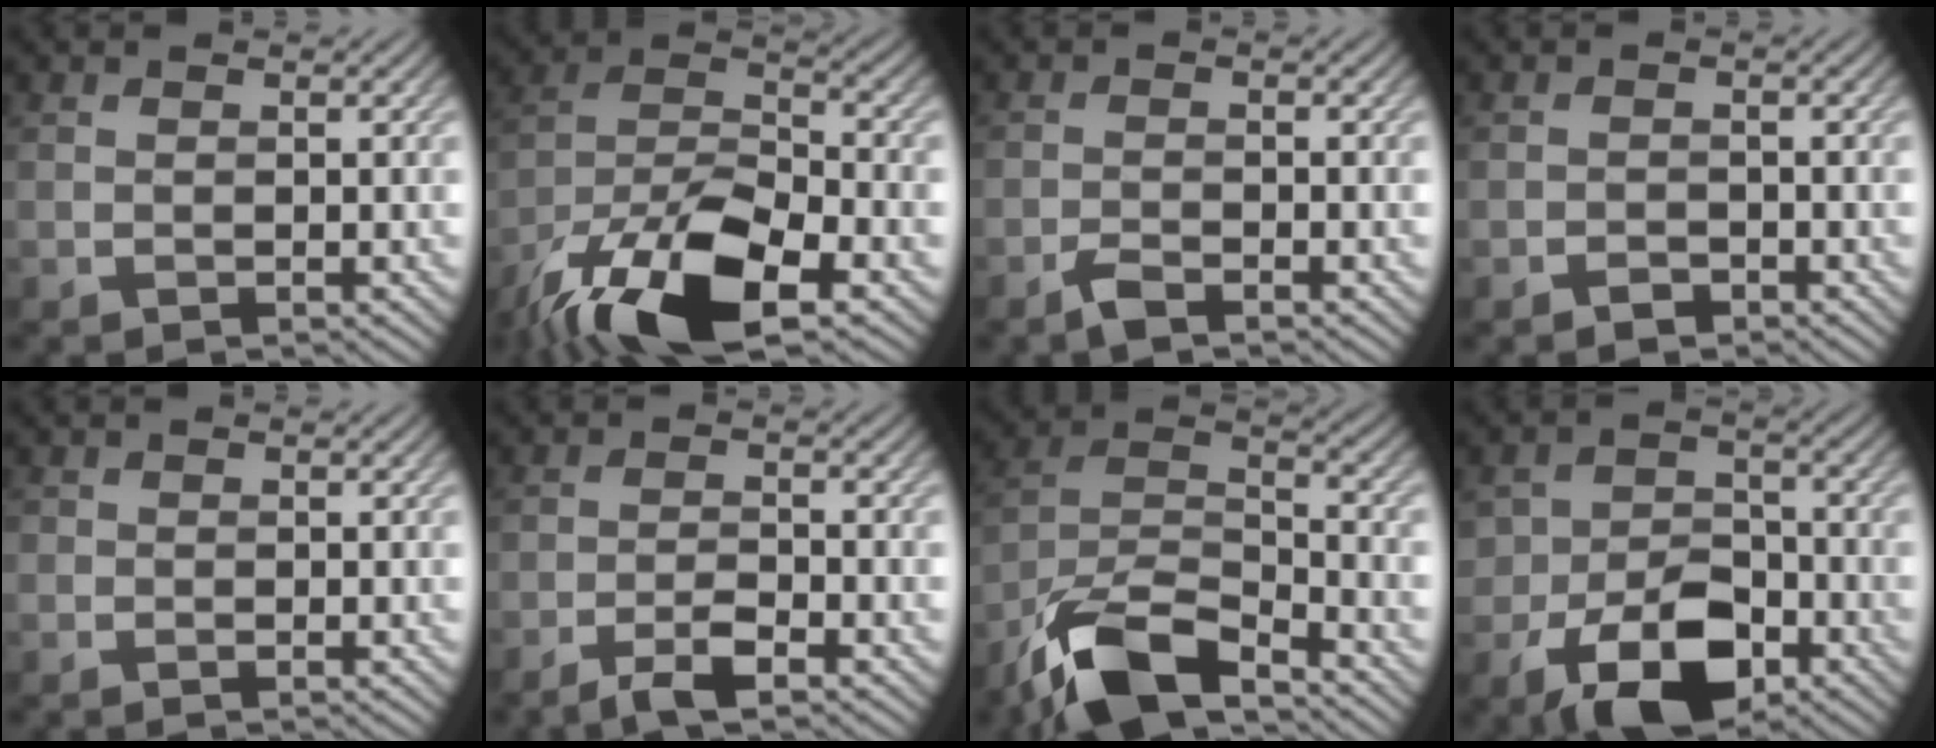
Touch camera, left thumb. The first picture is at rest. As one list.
[{"total": 16.2, "force": [-10.8, 5.8, 10.7], "torque": [-0.231, -0.021, -0.203]}, {"total": 1.9, "force": [-1.5, 0.5, 1.0], "torque": [-0.025, 0.000, -0.033]}, {"total": 1.3, "force": [-1.0, 0.8, 0.4], "torque": [-0.006, 0.001, -0.019]}, {"total": 0.8, "force": [-0.1, 0.8, 0.2], "torque": [0.002, -0.004, -0.006]}, {"total": 3.7, "force": [-2.8, 0.6, 2.4], "torque": [-0.047, 0.004, -0.056]}, {"total": 11.7, "force": [-8.8, 3.6, 6.8], "torque": [-0.134, -0.004, -0.186]}, {"total": 9.5, "force": [-4.9, 5.8, 5.6], "torque": [-0.105, -0.014, -0.087]}]